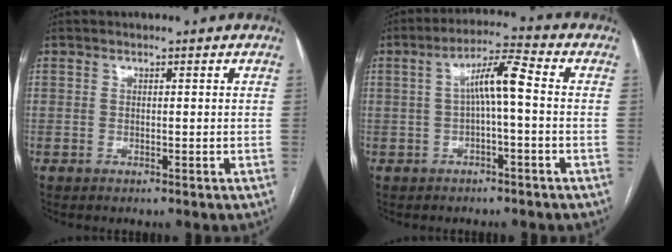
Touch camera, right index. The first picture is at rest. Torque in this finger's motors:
{"motor_torque": [0.46, -0.05, 0.24, 0.10]}